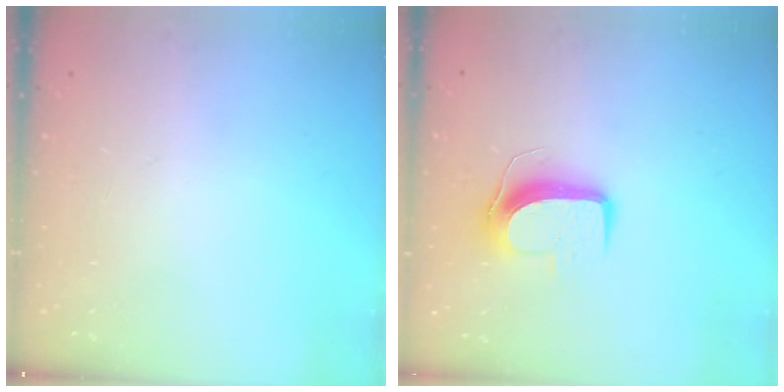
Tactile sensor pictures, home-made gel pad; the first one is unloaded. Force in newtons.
{"total": 9.4, "press": 9.4, "slide": 0.3}